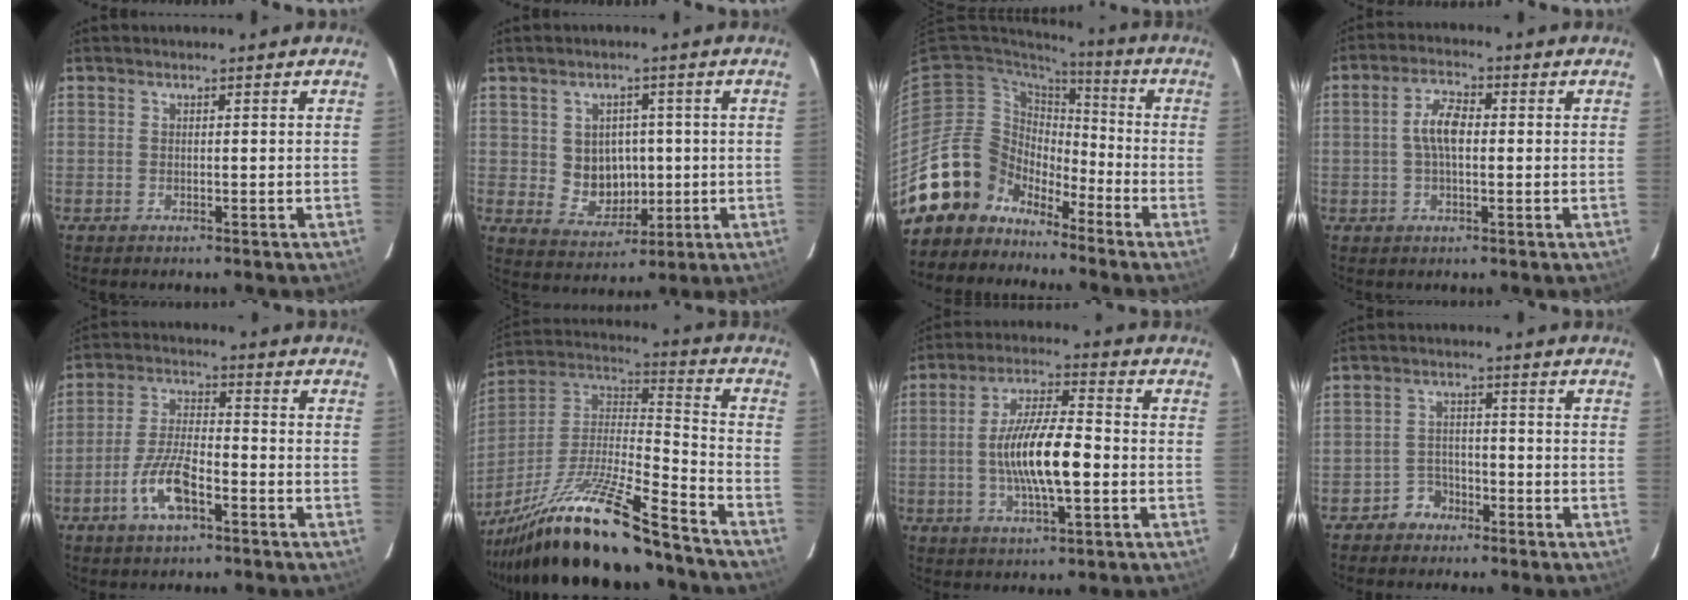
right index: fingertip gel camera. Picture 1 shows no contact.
{"total": 7.5, "force": [0.3, 6.8, 3.3], "torque": [-0.067, 0.006, 0.025]}
{"total": 13.6, "force": [-10.6, 8.3, 1.5], "torque": [-0.043, 0.029, -0.189]}
{"total": 5.8, "force": [0.2, 2.6, 5.2], "torque": [-0.098, 0.012, 0.005]}
{"total": 9.3, "force": [-4.6, 3.2, 7.4], "torque": [-0.154, 0.002, -0.085]}
{"total": 24.2, "force": [-18.7, 3.8, 14.9], "torque": [-0.277, -0.028, -0.316]}
{"total": 12.8, "force": [-2.0, 3.3, 12.2], "torque": [-0.229, 0.000, -0.035]}
{"total": 4.2, "force": [-2.9, 3.0, 0.2], "torque": [-0.009, 0.016, -0.050]}